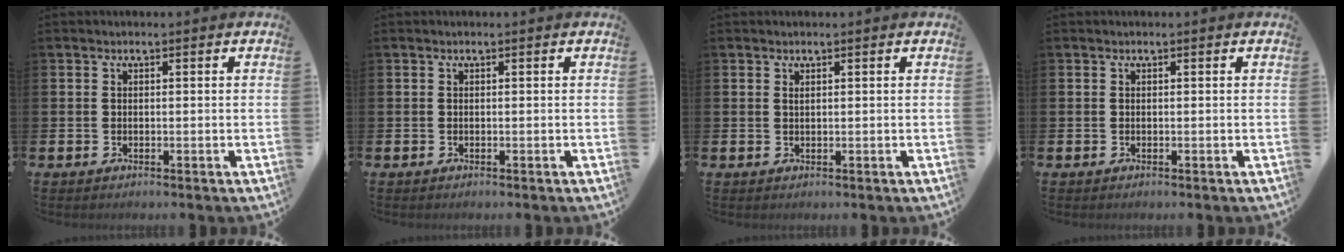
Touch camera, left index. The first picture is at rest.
{"total": 0.0}
{"total": 0.5, "force": [0.4, 0.0, 0.3], "torque": [-0.007, -0.001, 0.008]}
{"total": 0.0}